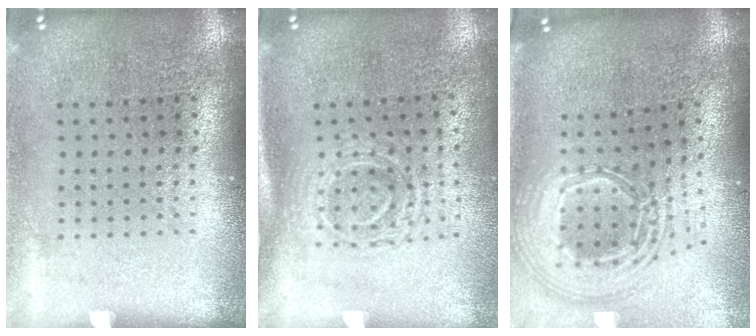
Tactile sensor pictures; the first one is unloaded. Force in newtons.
{"total": 1.7, "press": 1.4, "slide": 1.0}
{"total": 2.5, "press": 1.9, "slide": 1.7}